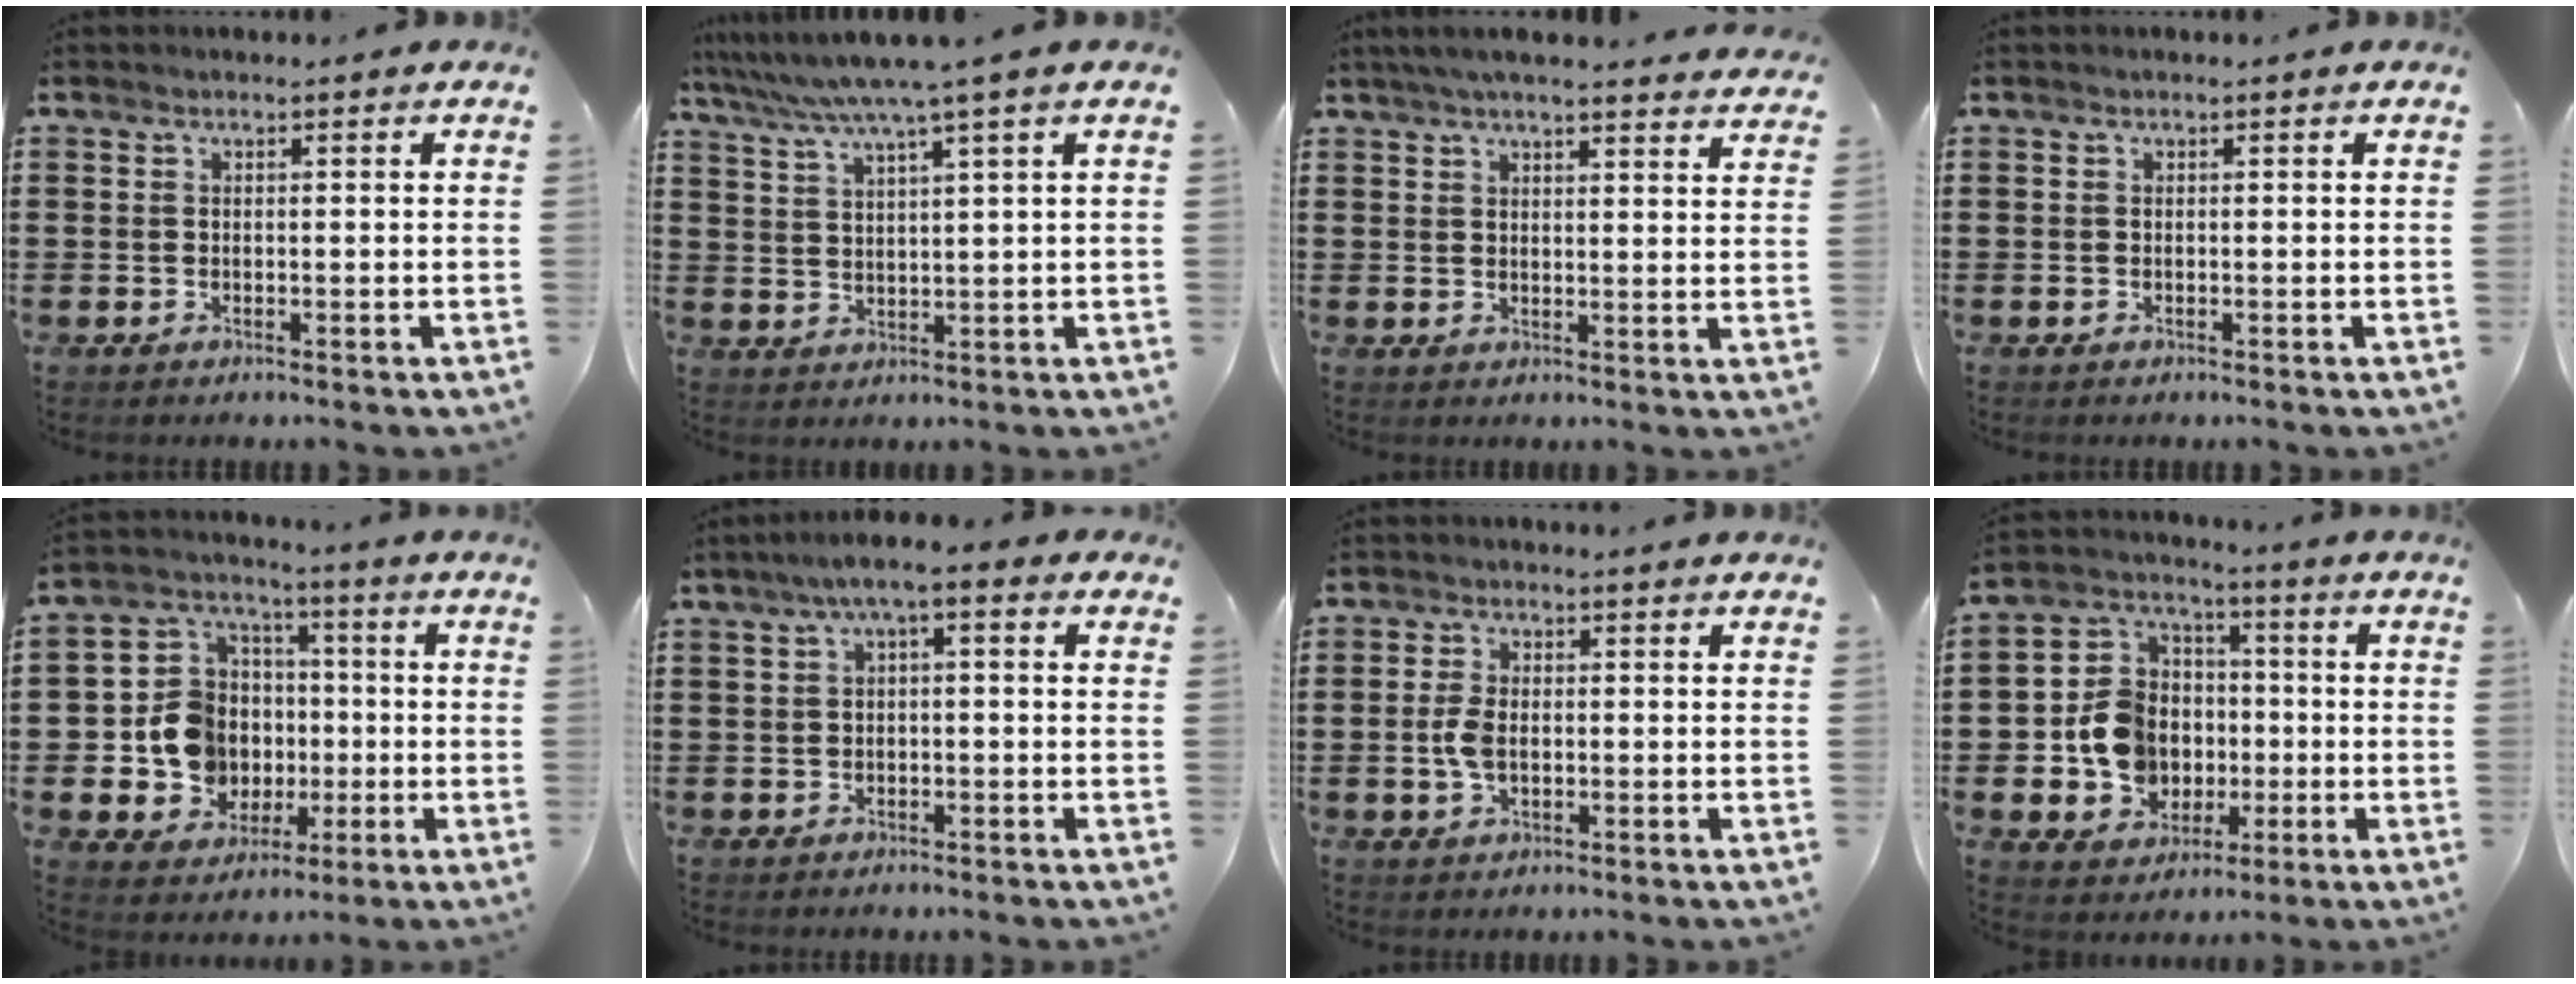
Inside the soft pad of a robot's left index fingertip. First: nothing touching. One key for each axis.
{"total": 5.3, "fx": 4.1, "fy": -0.9, "fz": 3.2, "tx": -0.077, "ty": -0.022, "tz": 0.065}
{"total": 4.3, "fx": 4.1, "fy": -0.2, "fz": 1.5, "tx": -0.043, "ty": -0.011, "tz": 0.074}
{"total": 0.0}
{"total": 9.8, "fx": -0.9, "fy": 9.2, "fz": 3.0, "tx": -0.108, "ty": 0.009, "tz": -0.006}
{"total": 2.9, "fx": -0.6, "fy": 0.5, "fz": 2.8, "tx": -0.058, "ty": 0.003, "tz": -0.018}
{"total": 3.8, "fx": -0.3, "fy": 2.0, "fz": 3.2, "tx": -0.084, "ty": -0.005, "tz": -0.011}
{"total": 9.6, "fx": -1.6, "fy": 8.6, "fz": 4.0, "tx": -0.120, "ty": 0.021, "tz": -0.026}